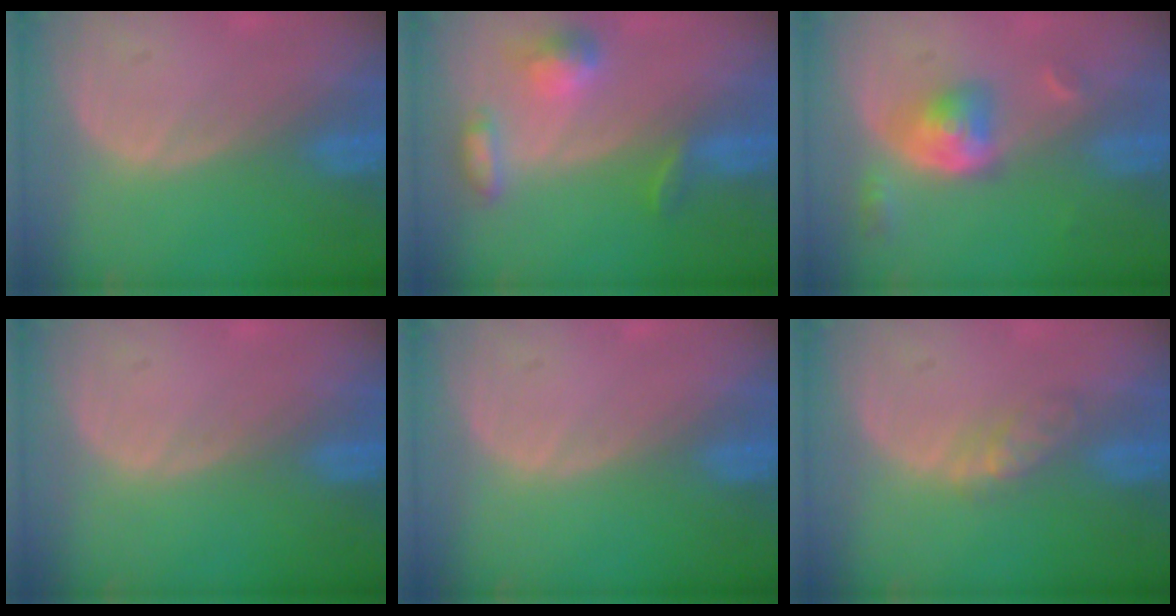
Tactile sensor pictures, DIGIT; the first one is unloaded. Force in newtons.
{"total": 5.7, "press": 5.4, "slide": 2.0}
{"total": 5.2, "press": 4.8, "slide": 2.1}
{"total": 0.0}
{"total": 0.0}
{"total": 2.8, "press": 2.5, "slide": 1.2}